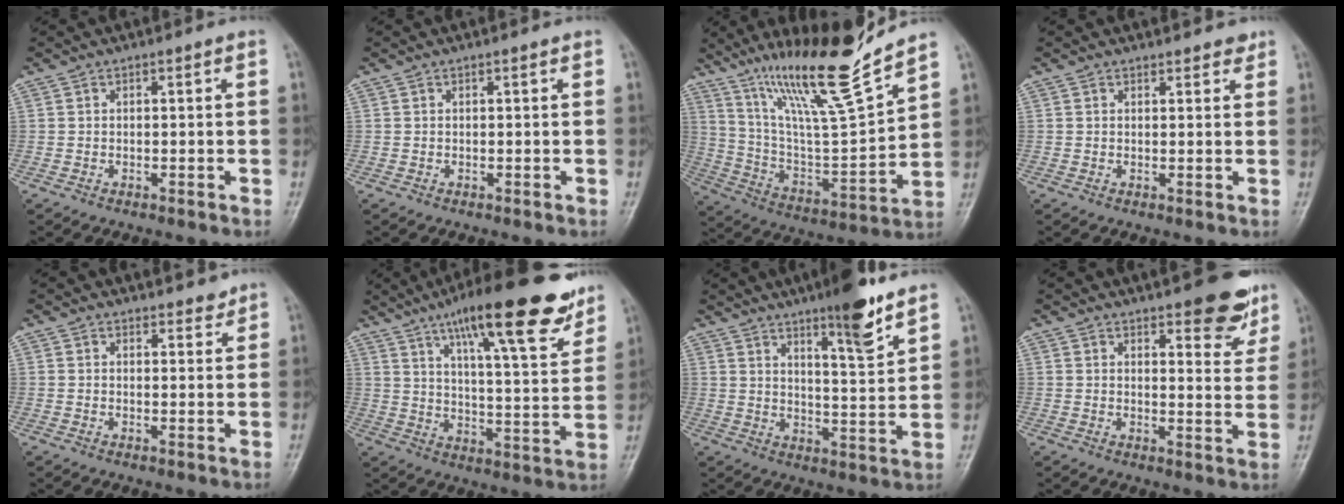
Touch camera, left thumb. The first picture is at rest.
{"total": 0.0}
{"total": 19.4, "force": [14.9, 0.9, 12.4], "torque": [-0.188, -0.082, 0.271]}
{"total": 2.2, "force": [1.9, 1.0, 0.4], "torque": [0.011, -0.008, 0.019]}
{"total": 2.6, "force": [2.3, 1.0, 0.4], "torque": [0.012, -0.016, 0.029]}
{"total": 21.9, "force": [14.1, 5.0, 16.0], "torque": [-0.211, -0.048, 0.215]}
{"total": 10.8, "force": [7.5, 1.6, 7.7], "torque": [-0.105, -0.053, 0.117]}
{"total": 9.3, "force": [6.5, 3.1, 5.8], "torque": [-0.043, -0.041, 0.081]}